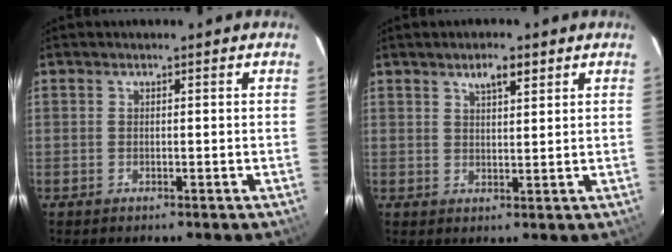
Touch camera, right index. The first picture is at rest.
{"total": 3.8, "force": [2.4, 1.3, 2.7], "torque": [-0.044, 0.006, 0.041]}